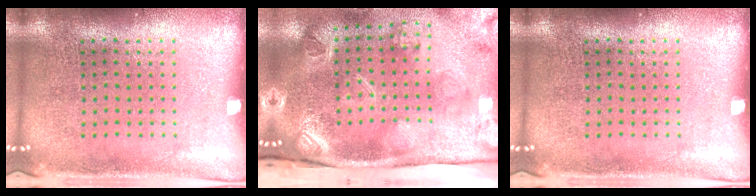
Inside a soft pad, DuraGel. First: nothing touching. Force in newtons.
{"total": 4.6, "press": 3.2, "slide": 3.3}
{"total": 0.0}